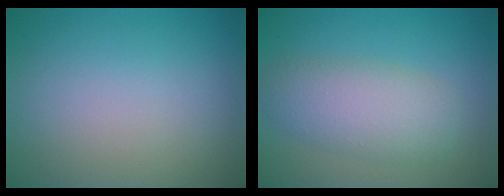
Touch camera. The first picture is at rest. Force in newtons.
{"total": 4.9, "press": 4.9, "slide": 0.1}